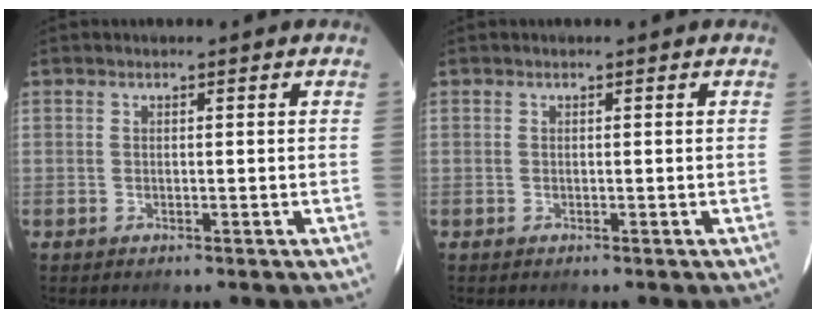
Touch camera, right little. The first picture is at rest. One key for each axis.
{"total": 0.0}